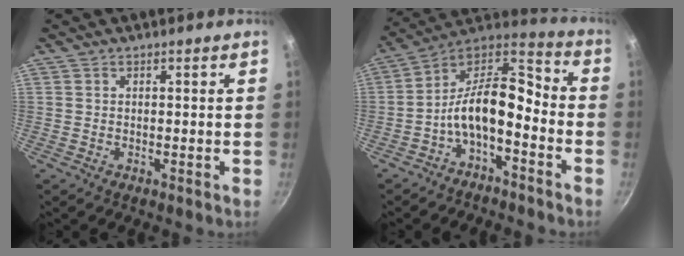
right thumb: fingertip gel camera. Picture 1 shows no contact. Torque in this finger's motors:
{"motor_torque": [1.78, 1.68, 1.25, -0.69, 0.22]}